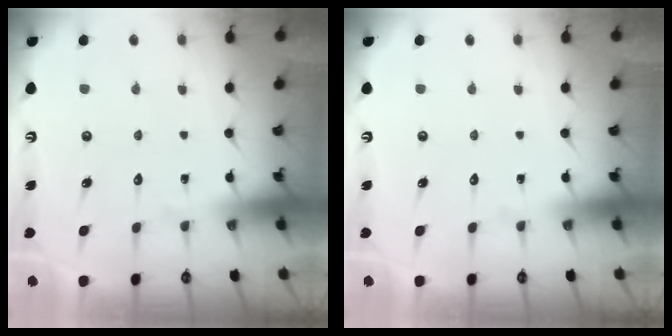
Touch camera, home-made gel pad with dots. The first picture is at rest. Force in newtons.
{"total": 0.0}